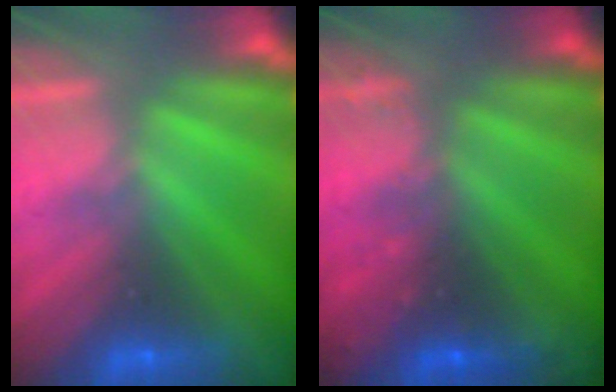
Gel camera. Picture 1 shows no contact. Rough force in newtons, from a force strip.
{"total": 12.7}